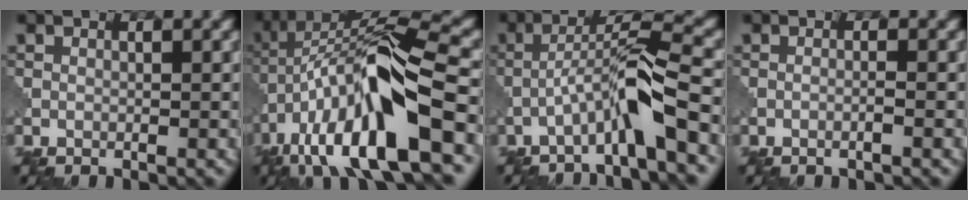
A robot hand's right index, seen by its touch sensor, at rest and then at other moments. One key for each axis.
{"total": 14.5, "fx": -5.5, "fy": 3.8, "fz": 12.9, "tx": -0.231, "ty": 0.017, "tz": -0.086}
{"total": 5.8, "fx": -2.8, "fy": 0.4, "fz": 5.1, "tx": -0.089, "ty": 0.021, "tz": -0.062}
{"total": 0.9, "fx": -0.5, "fy": 0.1, "fz": 0.8, "tx": -0.013, "ty": 0.002, "tz": -0.015}